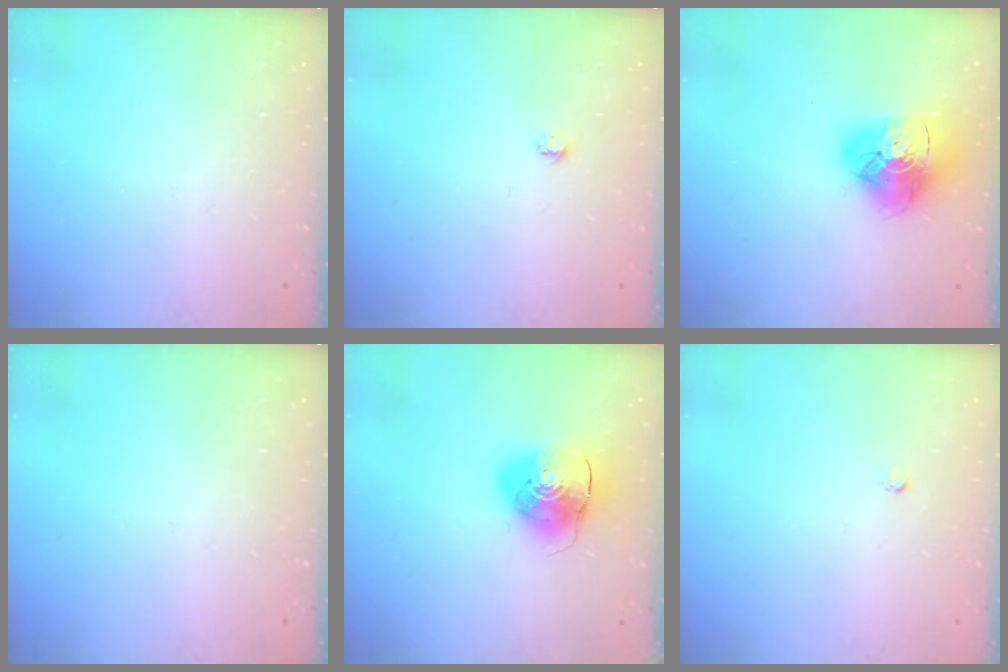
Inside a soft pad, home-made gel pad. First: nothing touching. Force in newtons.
{"total": 3.2, "press": 3.2, "slide": 0.3}
{"total": 17.2, "press": 17.0, "slide": 1.9}
{"total": 0.0}
{"total": 10.9, "press": 10.7, "slide": 1.6}
{"total": 2.5, "press": 2.5, "slide": 0.2}